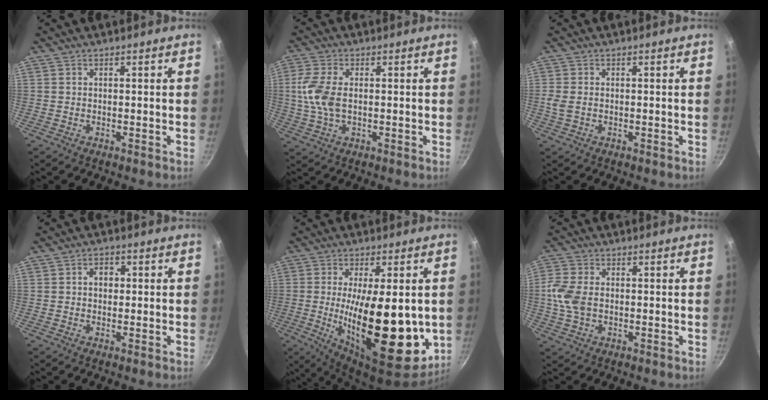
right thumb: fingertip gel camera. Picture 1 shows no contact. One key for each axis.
{"total": 7.8, "fx": 0.4, "fy": 4.3, "fz": 6.5, "tx": -0.139, "ty": 0.004, "tz": 0.004}
{"total": 2.5, "fx": -0.1, "fy": 1.9, "fz": 1.7, "tx": -0.036, "ty": 0.000, "tz": -0.001}
{"total": 2.8, "fx": 0.4, "fy": 2.2, "fz": 1.7, "tx": -0.012, "ty": 0.005, "tz": 0.004}
{"total": 22.8, "fx": -1.7, "fy": 9.1, "fz": 20.8, "tx": -0.308, "ty": -0.021, "tz": -0.016}
{"total": 7.0, "fx": -0.2, "fy": 4.8, "fz": 5.0, "tx": -0.108, "ty": 0.002, "tz": -0.008}